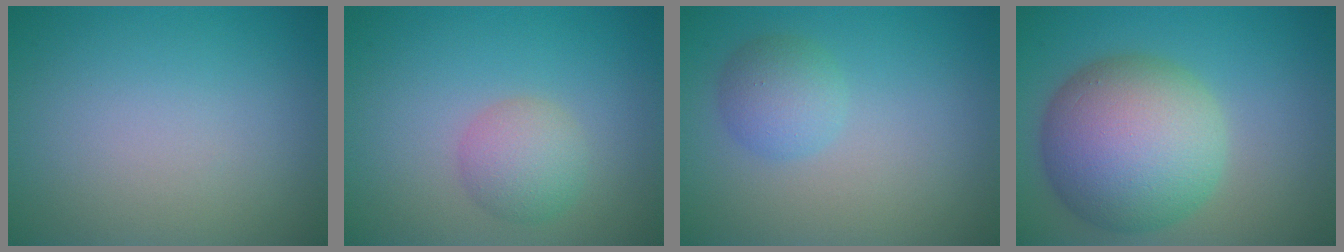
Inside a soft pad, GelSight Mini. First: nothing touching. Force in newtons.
{"total": 2.9, "press": 2.9, "slide": 0.1}
{"total": 2.6, "press": 2.6, "slide": 0.1}
{"total": 10.9, "press": 10.9, "slide": 0.3}